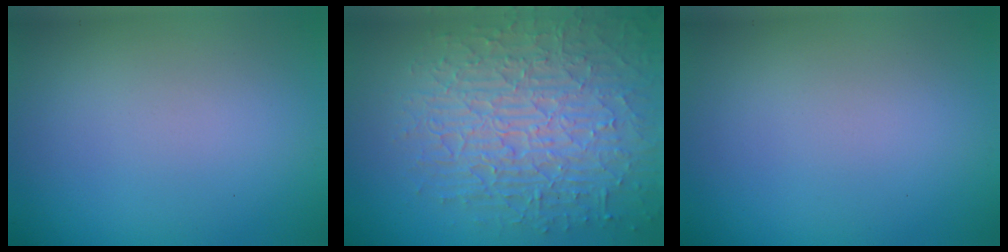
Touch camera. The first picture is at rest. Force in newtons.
{"total": 9.0, "press": 6.2, "slide": 6.5}
{"total": 0.0}